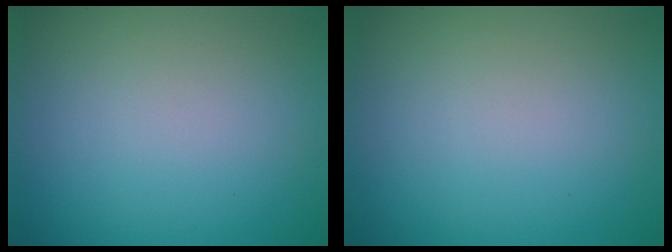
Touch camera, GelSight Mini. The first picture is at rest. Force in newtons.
{"total": 0.0}